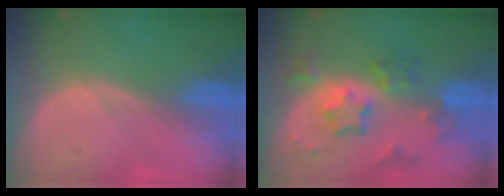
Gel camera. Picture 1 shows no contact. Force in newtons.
{"total": 8.1, "press": 7.0, "slide": 4.0}